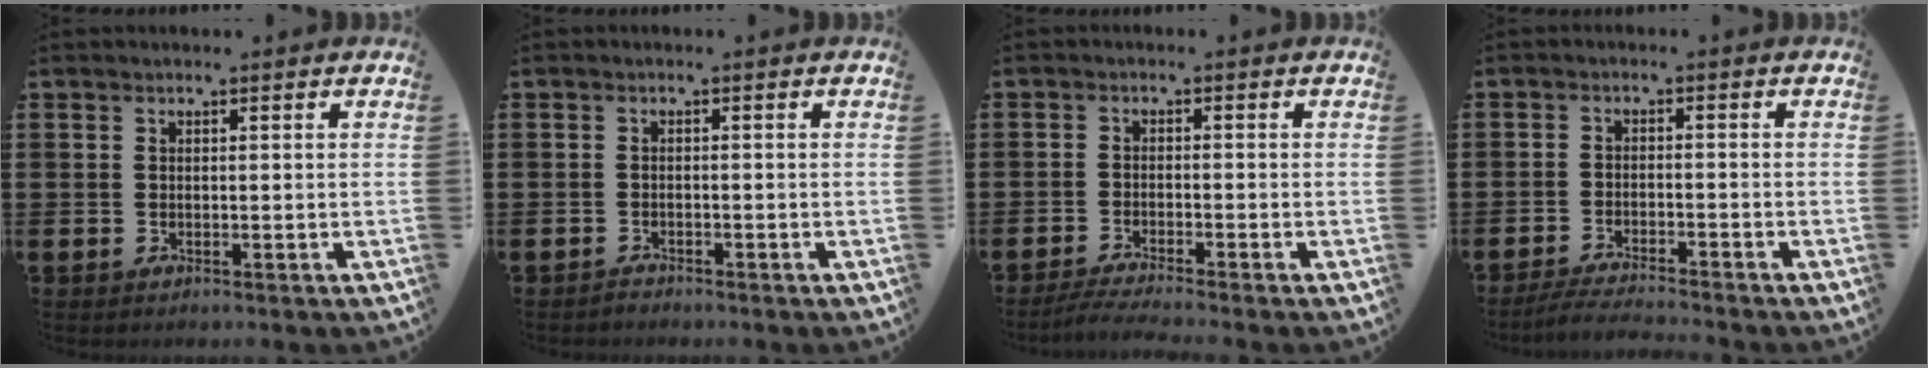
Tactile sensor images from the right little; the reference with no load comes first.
{"total": 0.8, "force": [-0.8, 0.1, -0.1], "torque": [-0.001, 0.000, -0.017]}
{"total": 2.2, "force": [-1.9, -0.1, 1.2], "torque": [-0.019, 0.001, -0.035]}
{"total": 2.9, "force": [-2.7, -0.2, 0.9], "torque": [-0.014, 0.002, -0.053]}